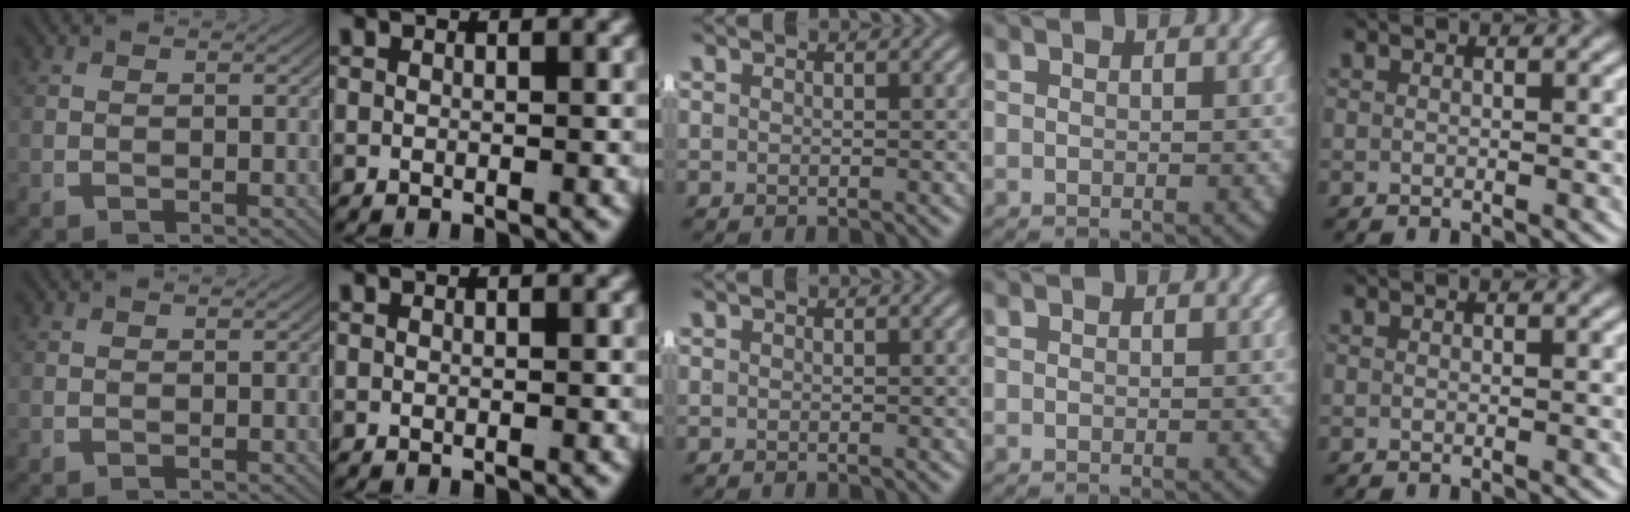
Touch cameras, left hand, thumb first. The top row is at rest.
{}